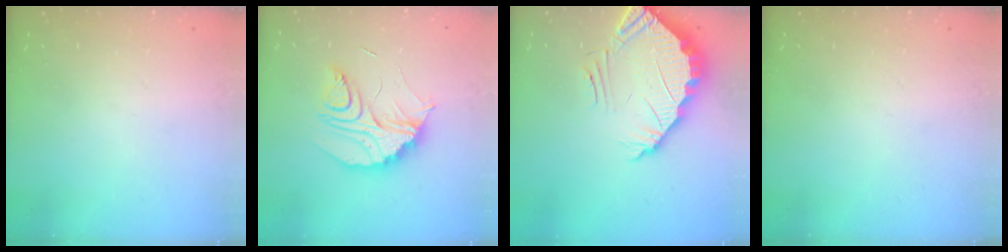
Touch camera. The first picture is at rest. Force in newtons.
{"total": 12.8, "press": 12.8, "slide": 0.8}
{"total": 4.6, "press": 4.6, "slide": 0.3}
{"total": 0.0}